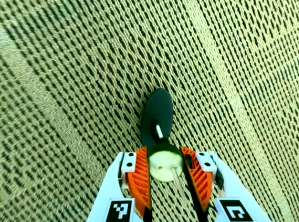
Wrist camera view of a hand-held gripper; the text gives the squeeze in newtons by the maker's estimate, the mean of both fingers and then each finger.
{"total": 8.8, "left": 8.6, "right": 9.0}